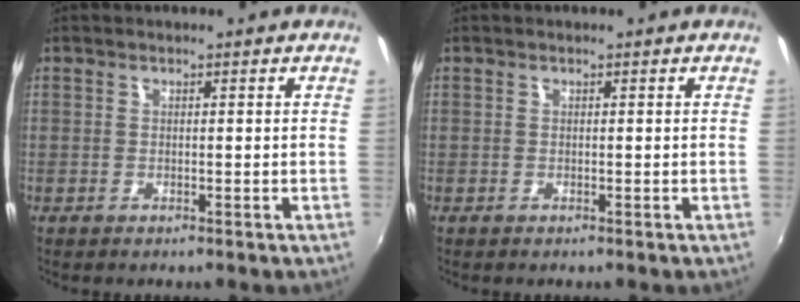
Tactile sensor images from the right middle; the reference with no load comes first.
{"total": 0.0}